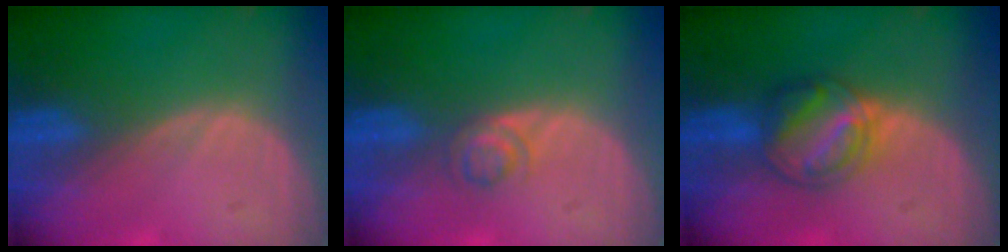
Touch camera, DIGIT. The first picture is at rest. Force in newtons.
{"total": 2.7, "press": 2.7, "slide": 0.2}
{"total": 6.1, "press": 6.0, "slide": 0.8}